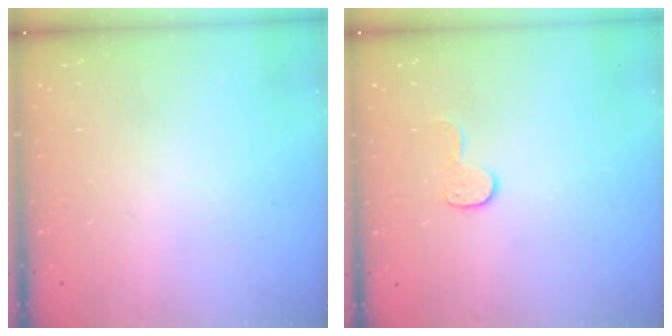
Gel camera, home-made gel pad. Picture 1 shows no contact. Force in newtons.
{"total": 6.1, "press": 6.1, "slide": 0.2}